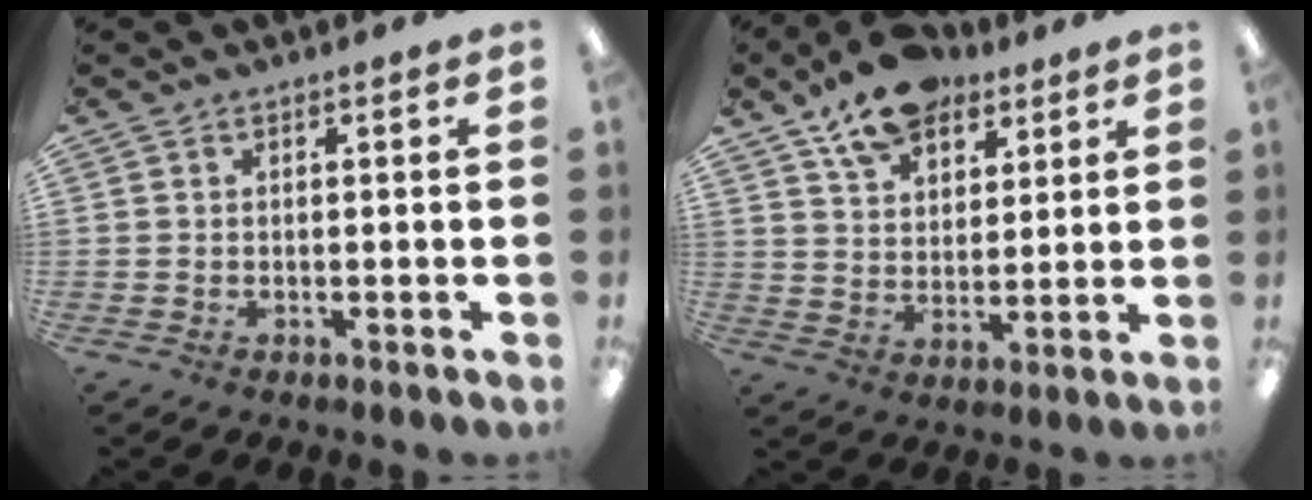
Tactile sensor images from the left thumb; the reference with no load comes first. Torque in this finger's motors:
{"motor_torque": [0.38, 0.44, 1.38, -1.39, 0.16]}